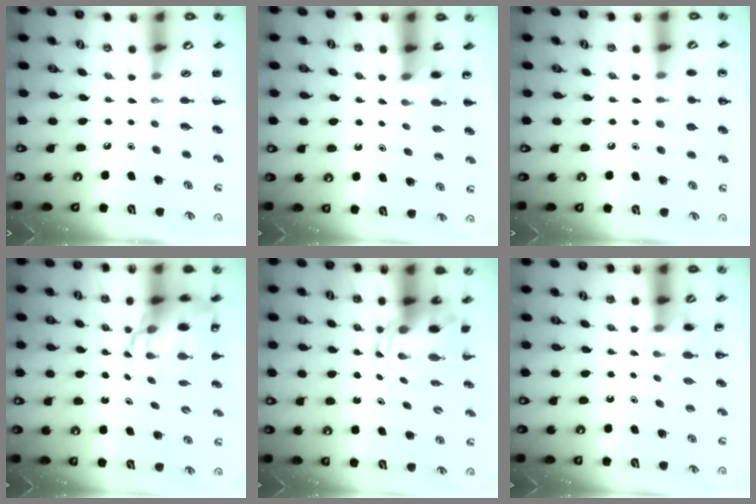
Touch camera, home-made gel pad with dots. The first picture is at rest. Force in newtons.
{"total": 4.2, "press": 3.9, "slide": 1.5}
{"total": 6.2, "press": 5.9, "slide": 1.9}
{"total": 10.2, "press": 9.8, "slide": 2.7}
{"total": 7.0, "press": 6.8, "slide": 1.6}
{"total": 4.5, "press": 4.3, "slide": 1.4}